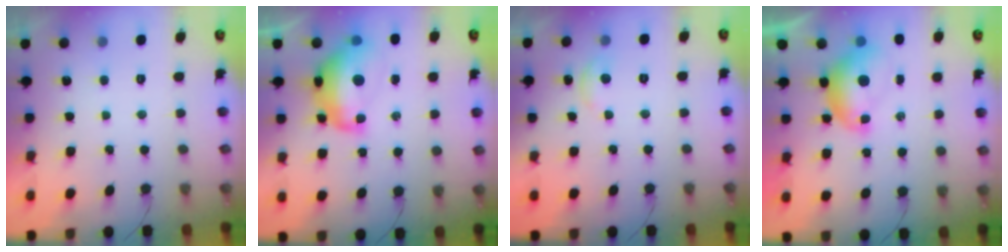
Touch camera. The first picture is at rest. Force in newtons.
{"total": 15.0, "press": 15.0, "slide": 1.1}
{"total": 3.8, "press": 3.8, "slide": 0.4}
{"total": 7.5, "press": 7.4, "slide": 0.8}